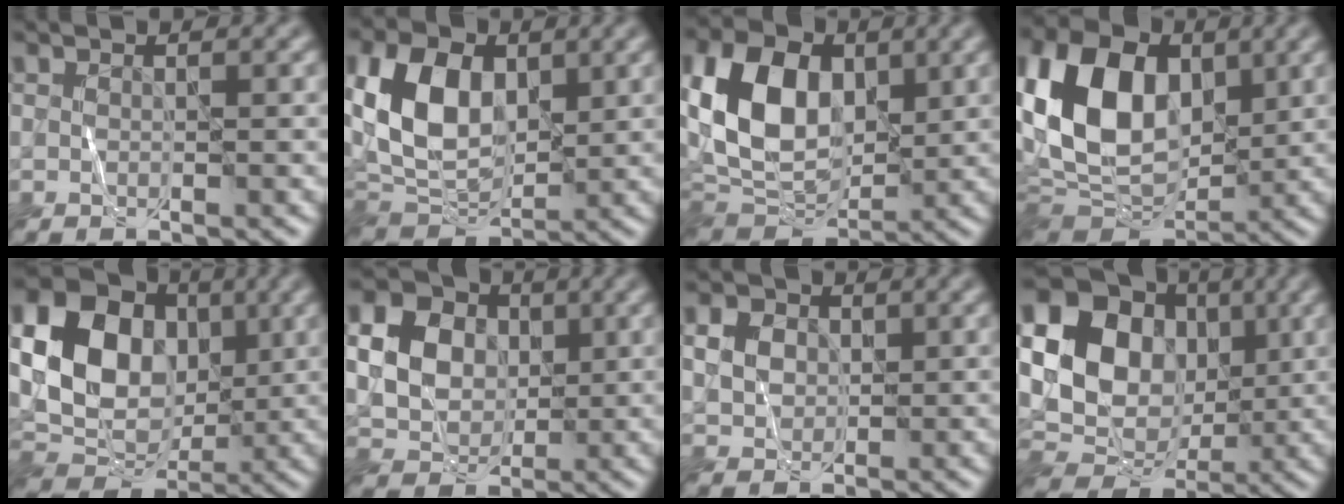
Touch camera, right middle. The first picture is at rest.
{"total": 9.1, "force": [1.7, 6.2, 6.4], "torque": [-0.146, 0.001, 0.028]}
{"total": 10.6, "force": [1.9, 7.3, 7.4], "torque": [-0.164, 0.004, 0.032]}
{"total": 13.2, "force": [2.6, 9.0, 9.3], "torque": [-0.193, 0.017, 0.037]}
{"total": 16.1, "force": [2.7, 12.9, 9.2], "torque": [-0.202, 0.031, 0.047]}
{"total": 12.7, "force": [3.0, 11.0, 5.6], "torque": [-0.144, 0.024, 0.058]}
{"total": 4.4, "force": [1.4, 3.5, 2.2], "torque": [-0.056, 0.011, 0.025]}
{"total": 18.7, "force": [4.1, 15.9, 9.1], "torque": [-0.215, 0.038, 0.062]}